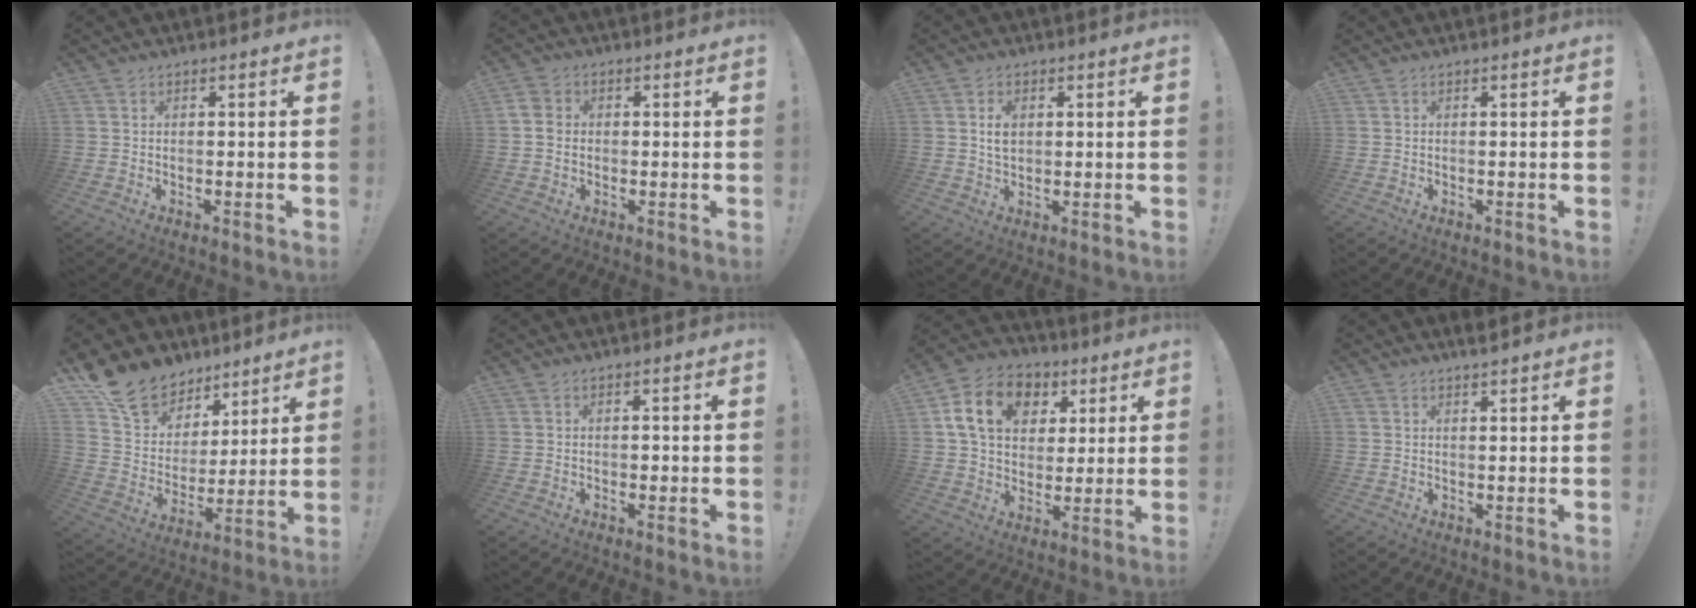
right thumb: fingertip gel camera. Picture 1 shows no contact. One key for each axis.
{"total": 5.1, "fx": 0.0, "fy": 4.5, "fz": 2.5, "tx": -0.053, "ty": 0.012, "tz": 0.004}
{"total": 4.4, "fx": 0.9, "fy": 3.0, "fz": 3.0, "tx": -0.042, "ty": 0.000, "tz": 0.013}
{"total": 0.0}
{"total": 15.1, "fx": 10.7, "fy": 9.8, "fz": 4.2, "tx": -0.074, "ty": -0.072, "tz": 0.210}
{"total": 0.7, "fx": -0.3, "fy": 0.6, "fz": 0.2, "tx": -0.001, "ty": 0.002, "tz": -0.005}
{"total": 16.1, "fx": 5.8, "fy": 12.1, "fz": 9.0, "tx": -0.139, "ty": -0.008, "tz": 0.111}
{"total": 1.8, "fx": 1.6, "fy": 0.0, "fz": 0.9, "tx": -0.010, "ty": -0.008, "tz": 0.027}